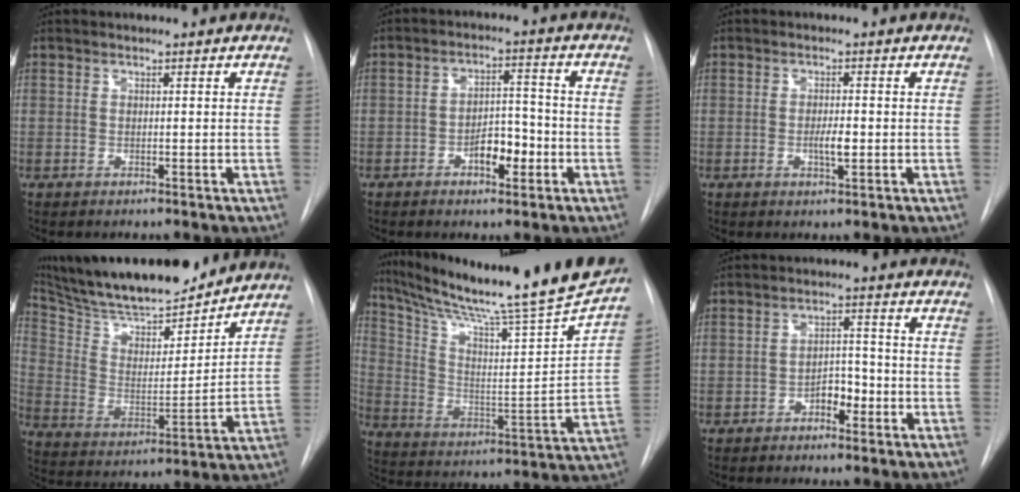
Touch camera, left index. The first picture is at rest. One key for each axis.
{"total": 5.9, "fx": -2.6, "fy": 2.6, "fz": 4.5, "tx": -0.067, "ty": 0.009, "tz": -0.040}
{"total": 2.5, "fx": -0.7, "fy": 0.6, "fz": 2.3, "tx": -0.042, "ty": -0.004, "tz": -0.013}
{"total": 21.0, "fx": 18.7, "fy": 3.4, "fz": 8.8, "tx": -0.160, "ty": 0.000, "tz": 0.303}
{"total": 24.6, "fx": 21.6, "fy": -1.5, "fz": 11.7, "tx": -0.195, "ty": -0.081, "tz": 0.316}
{"total": 3.9, "fx": -2.2, "fy": 2.1, "fz": 2.5, "tx": -0.031, "ty": 0.007, "tz": -0.038}